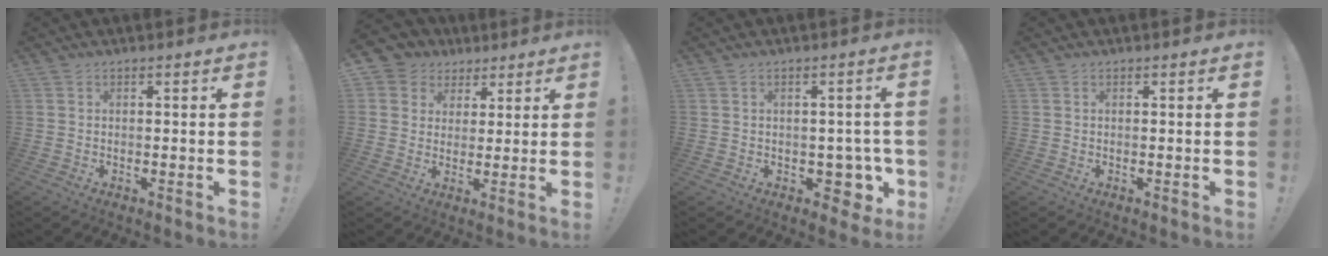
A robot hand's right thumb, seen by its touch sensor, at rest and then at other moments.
{"total": 6.9, "force": [2.6, 6.3, 1.4], "torque": [-0.030, -0.006, 0.056]}
{"total": 6.7, "force": [-0.8, 5.5, 3.7], "torque": [-0.036, 0.004, -0.002]}
{"total": 0.0}